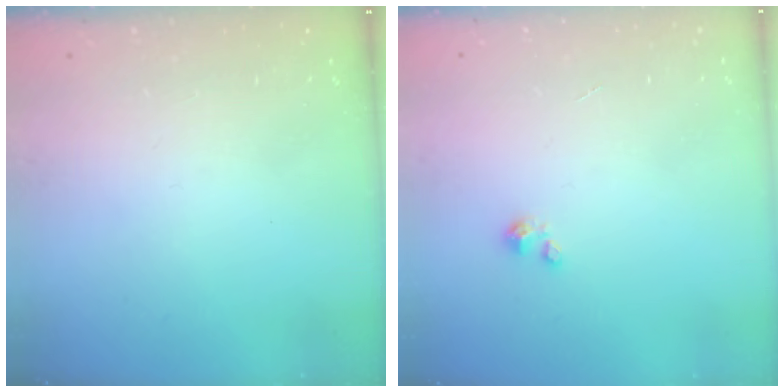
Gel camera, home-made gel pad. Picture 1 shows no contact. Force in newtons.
{"total": 1.2, "press": 1.1, "slide": 0.1}